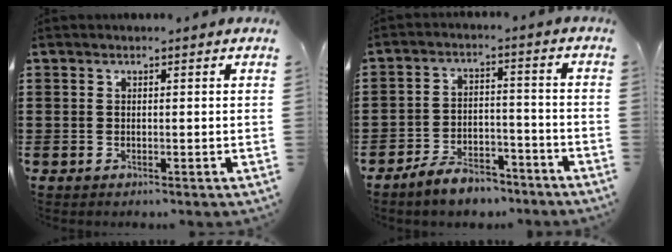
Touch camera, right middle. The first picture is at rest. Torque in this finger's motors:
{"motor_torque": [2.14, 0.00, 0.13, 0.11]}